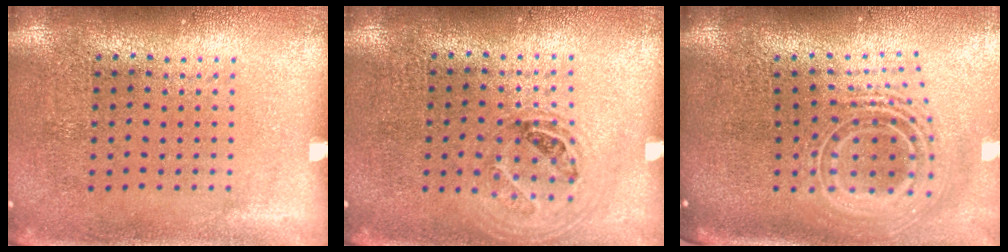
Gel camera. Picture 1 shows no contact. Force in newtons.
{"total": 1.1, "press": 1.0, "slide": 0.4}
{"total": 2.7, "press": 1.8, "slide": 2.0}